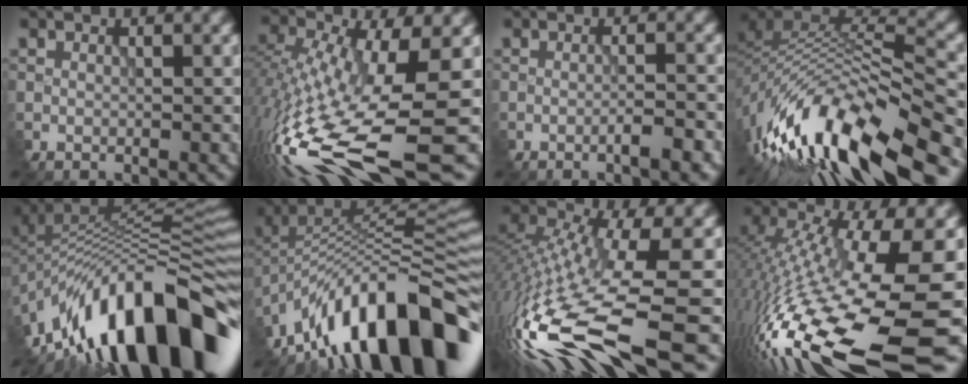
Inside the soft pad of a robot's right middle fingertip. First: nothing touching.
{"total": 13.8, "force": [-5.3, 4.1, 12.1], "torque": [-0.260, -0.017, -0.084]}
{"total": 2.5, "force": [-1.3, 0.5, 2.1], "torque": [-0.027, 0.007, -0.025]}
{"total": 15.2, "force": [-9.5, 5.4, 10.7], "torque": [-0.228, 0.007, -0.153]}
{"total": 15.4, "force": [-7.7, 5.9, 11.9], "torque": [-0.184, 0.032, -0.142]}
{"total": 14.2, "force": [-7.9, 5.0, 10.7], "torque": [-0.173, 0.038, -0.142]}
{"total": 14.4, "force": [-5.6, 4.0, 12.7], "torque": [-0.286, -0.015, -0.088]}
{"total": 16.0, "force": [-5.9, 4.1, 14.3], "torque": [-0.287, -0.017, -0.102]}